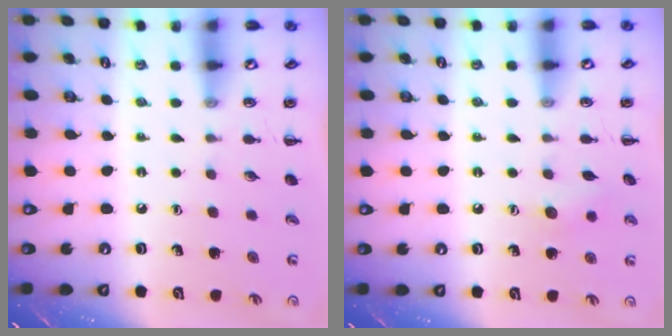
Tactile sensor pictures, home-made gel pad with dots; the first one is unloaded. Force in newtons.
{"total": 6.1, "press": 6.0, "slide": 1.3}